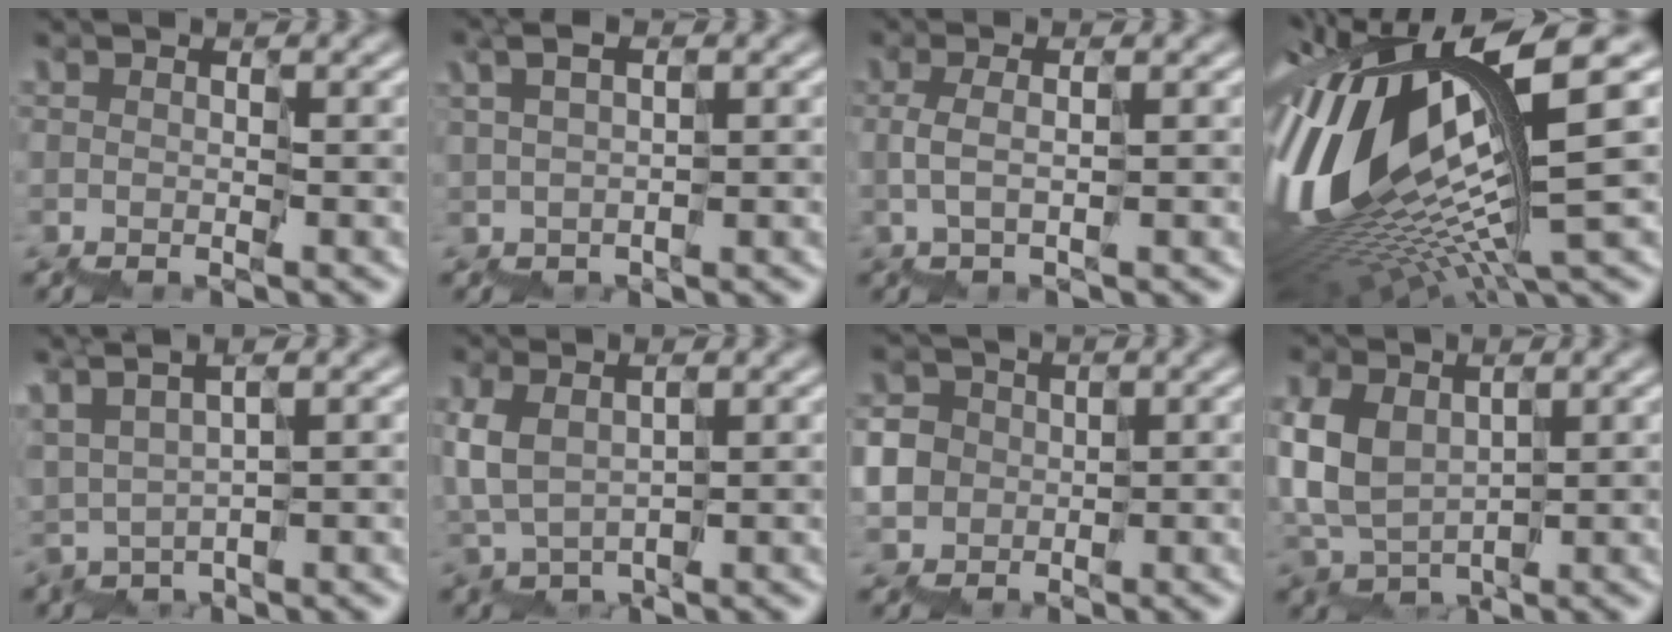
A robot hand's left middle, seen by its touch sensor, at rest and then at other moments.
{"total": 0.7, "force": [0.5, 0.0, 0.5], "torque": [-0.012, 0.007, 0.009]}
{"total": 1.0, "force": [0.0, -0.9, 0.5], "torque": [-0.015, 0.000, 0.003]}
{"total": 15.4, "force": [1.7, 3.6, 14.9], "torque": [-0.309, -0.007, 0.056]}
{"total": 2.1, "force": [1.7, 0.2, 1.2], "torque": [-0.041, 0.004, 0.041]}
{"total": 1.2, "force": [0.2, 0.7, 1.0], "torque": [-0.037, 0.005, 0.004]}
{"total": 4.7, "force": [-0.5, 4.7, 0.4], "torque": [-0.018, 0.021, -0.040]}
{"total": 2.5, "force": [0.5, 1.9, 1.5], "torque": [-0.042, 0.010, 0.007]}